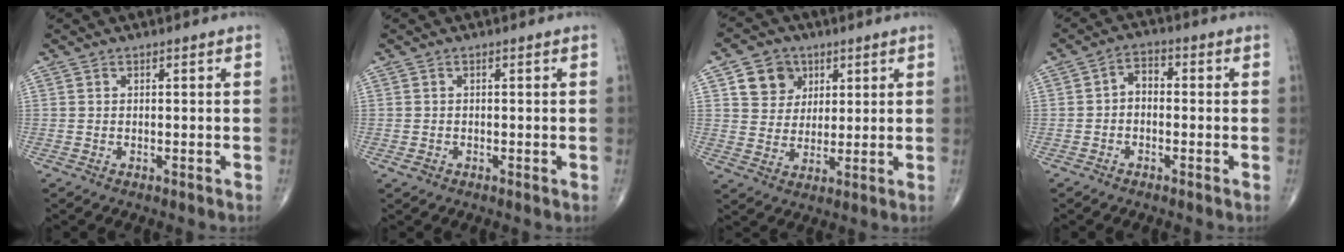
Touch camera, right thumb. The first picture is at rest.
{"total": 1.0, "force": [-0.5, 0.7, 0.5], "torque": [-0.008, 0.001, -0.008]}
{"total": 7.9, "force": [3.4, 6.8, 2.4], "torque": [-0.008, -0.010, 0.058]}
{"total": 3.6, "force": [-0.5, 2.5, 2.6], "torque": [-0.031, 0.019, -0.020]}